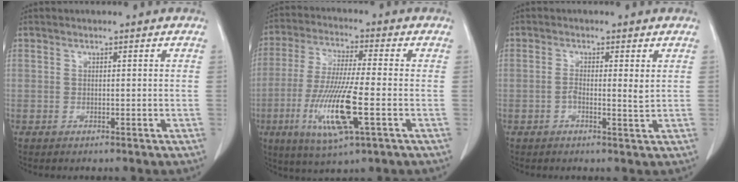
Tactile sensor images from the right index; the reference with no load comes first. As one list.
[{"total": 13.3, "force": [-4.1, 1.0, 12.6], "torque": [-0.258, -0.022, -0.074]}, {"total": 2.5, "force": [0.0, 0.4, 2.4], "torque": [-0.039, 0.000, 0.001]}]